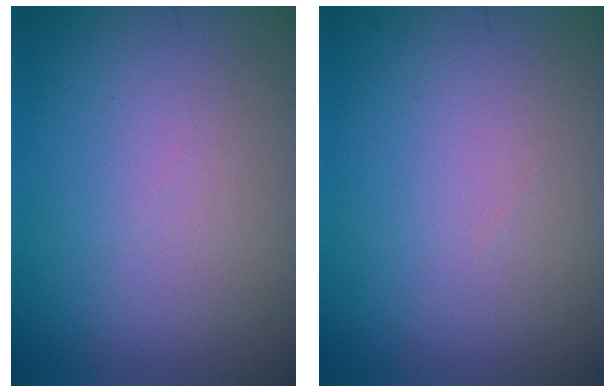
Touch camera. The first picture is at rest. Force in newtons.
{"total": 0.0}